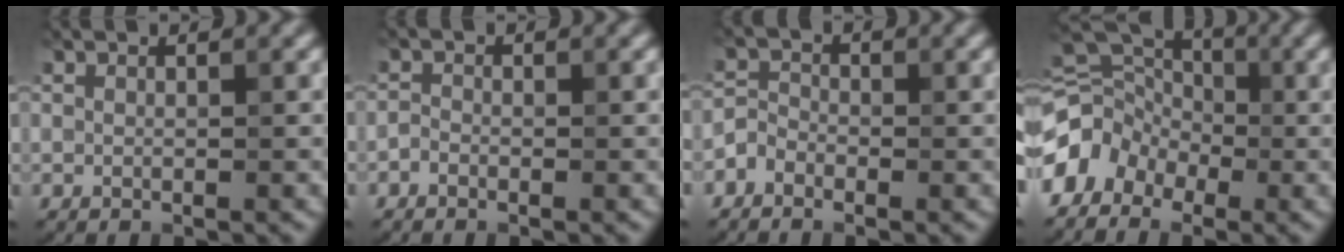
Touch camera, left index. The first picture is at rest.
{"total": 0.9, "force": [-0.6, 0.5, 0.4], "torque": [-0.005, 0.001, -0.017]}
{"total": 1.8, "force": [-1.3, 1.1, 0.6], "torque": [-0.005, 0.005, -0.033]}
{"total": 5.6, "force": [-2.7, 4.2, 2.6], "torque": [-0.034, 0.015, -0.061]}